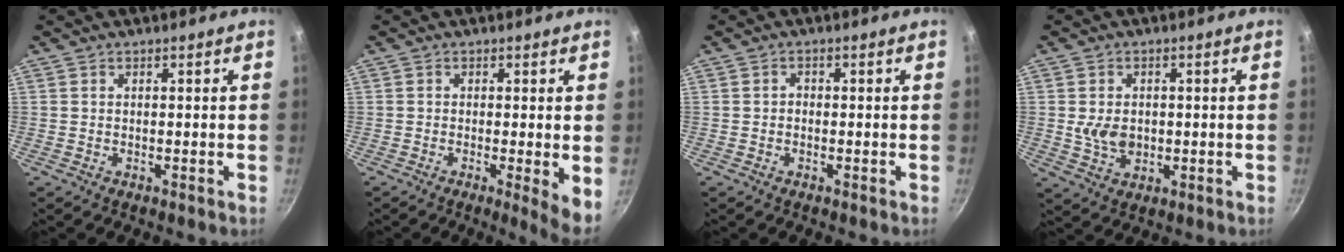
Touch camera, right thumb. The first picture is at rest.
{"total": 5.1, "force": [-0.6, 0.8, 5.0], "torque": [-0.065, -0.012, -0.009]}
{"total": 0.9, "force": [-0.3, 0.7, 0.4], "torque": [-0.006, 0.004, -0.007]}
{"total": 5.5, "force": [0.0, 4.1, 3.7], "torque": [-0.058, -0.006, 0.005]}